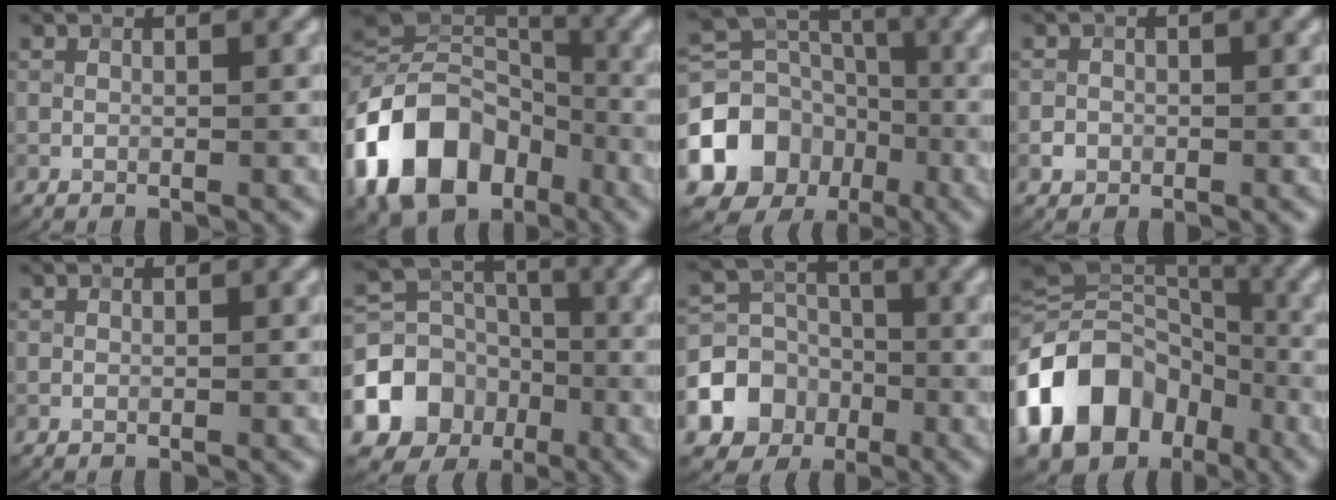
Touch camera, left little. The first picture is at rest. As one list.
[{"total": 14.1, "force": [-6.1, 9.7, 8.2], "torque": [-0.176, 0.000, -0.123]}, {"total": 9.1, "force": [-3.6, 7.5, 3.7], "torque": [-0.070, -0.004, -0.071]}, {"total": 1.0, "force": [-0.3, 0.9, 0.1], "torque": [0.006, -0.001, -0.007]}, {"total": 0.0}, {"total": 8.0, "force": [-3.1, 6.6, 3.3], "torque": [-0.056, 0.000, -0.067]}, {"total": 6.3, "force": [-2.5, 5.4, 2.2], "torque": [-0.038, -0.003, -0.053]}, {"total": 15.1, "force": [-6.0, 11.1, 8.2], "torque": [-0.178, -0.005, -0.119]}]